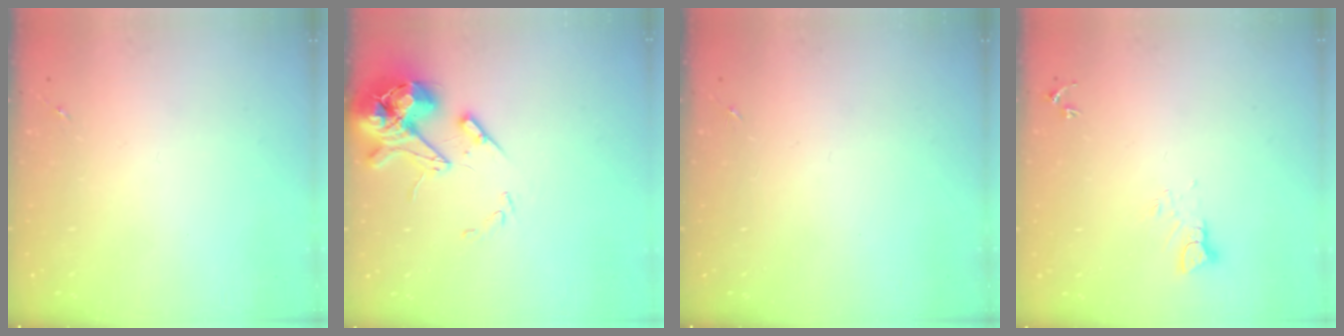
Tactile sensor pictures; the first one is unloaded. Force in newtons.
{"total": 13.7, "press": 13.5, "slide": 2.2}
{"total": 0.0}
{"total": 3.8, "press": 3.8, "slide": 0.3}